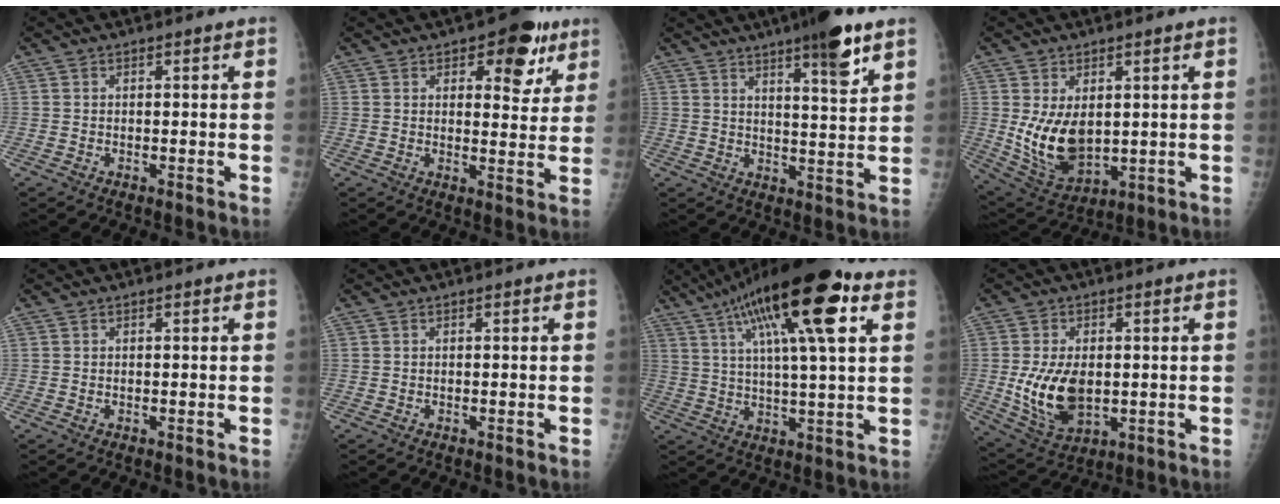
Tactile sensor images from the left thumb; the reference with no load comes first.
{"total": 10.9, "force": [5.8, 5.4, 7.5], "torque": [-0.055, -0.021, 0.072]}
{"total": 10.4, "force": [6.5, 1.6, 8.0], "torque": [-0.109, -0.033, 0.094]}
{"total": 11.4, "force": [0.9, 7.2, 8.9], "torque": [-0.144, -0.020, 0.041]}
{"total": 0.6, "force": [0.2, 0.3, 0.5], "torque": [-0.012, 0.005, 0.007]}
{"total": 0.0}
{"total": 21.4, "force": [10.3, 4.5, 18.2], "torque": [-0.302, 0.004, 0.166]}
{"total": 12.1, "force": [-0.6, 7.4, 9.6], "torque": [-0.171, -0.011, 0.007]}